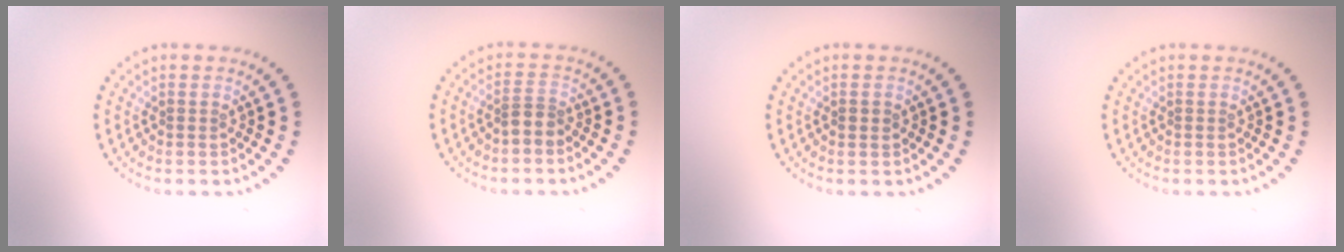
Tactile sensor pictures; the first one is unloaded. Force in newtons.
{"total": 1.8, "press": 1.2, "slide": 1.3}
{"total": 1.0, "press": 0.9, "slide": 0.2}
{"total": 0.0}